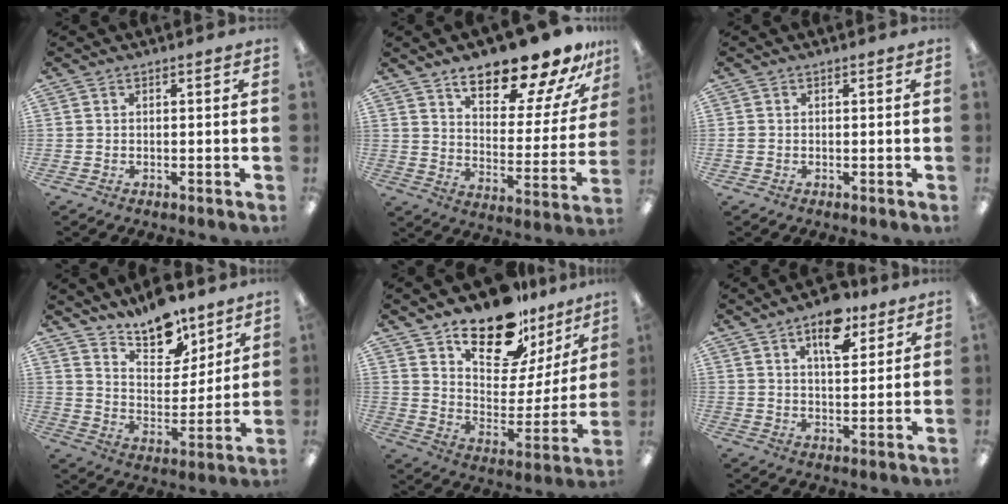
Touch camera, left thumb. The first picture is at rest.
{"total": 19.4, "force": [15.9, 5.3, 9.8], "torque": [-0.141, -0.114, 0.262]}
{"total": 0.9, "force": [0.0, 0.8, 0.3], "torque": [-0.005, 0.005, -0.001]}
{"total": 13.1, "force": [11.0, 5.5, 4.5], "torque": [-0.071, -0.079, 0.203]}
{"total": 18.2, "force": [14.1, 8.1, 8.2], "torque": [-0.135, -0.103, 0.247]}
{"total": 11.0, "force": [6.5, 5.4, 7.1], "torque": [-0.090, -0.032, 0.107]}